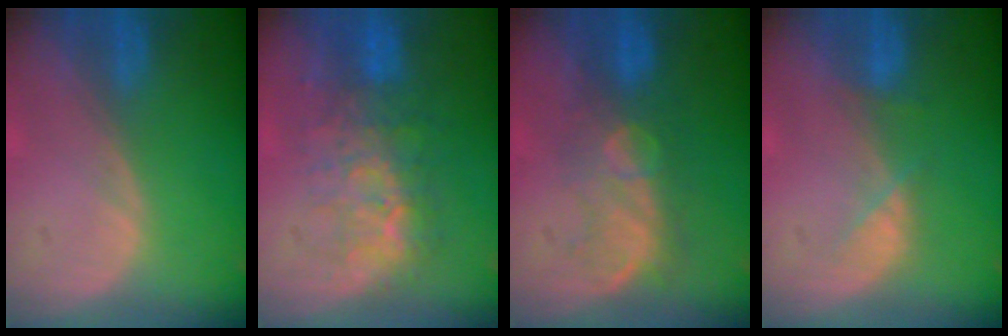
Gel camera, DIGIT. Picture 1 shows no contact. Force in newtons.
{"total": 9.0, "press": 8.3, "slide": 3.5}
{"total": 7.6, "press": 7.3, "slide": 2.1}
{"total": 2.4, "press": 2.3, "slide": 0.5}